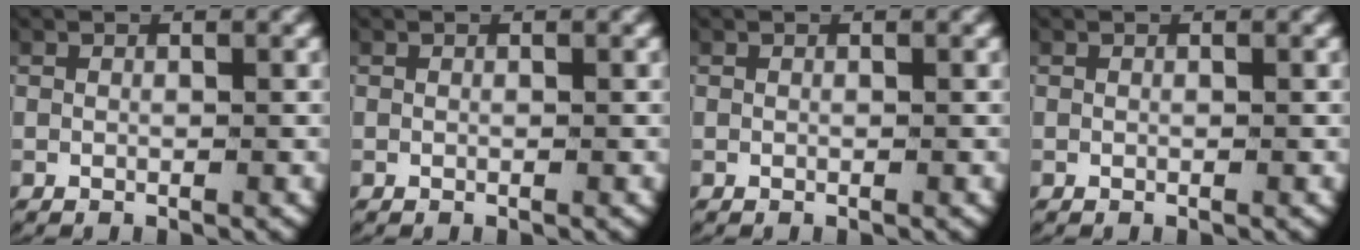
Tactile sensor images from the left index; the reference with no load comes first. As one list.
[{"total": 0.0}, {"total": 0.0}, {"total": 0.0}]